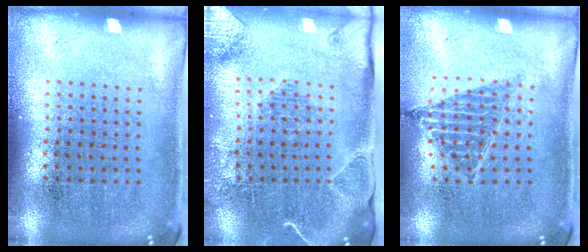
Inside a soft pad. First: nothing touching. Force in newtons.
{"total": 2.0, "press": 2.0, "slide": 0.1}
{"total": 0.8, "press": 0.8, "slide": 0.1}